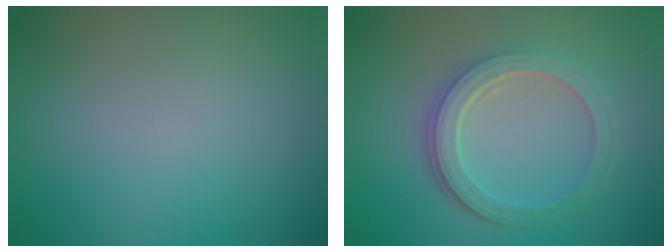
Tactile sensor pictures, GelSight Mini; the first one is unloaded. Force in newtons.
{"total": 5.2, "press": 3.8, "slide": 3.5}